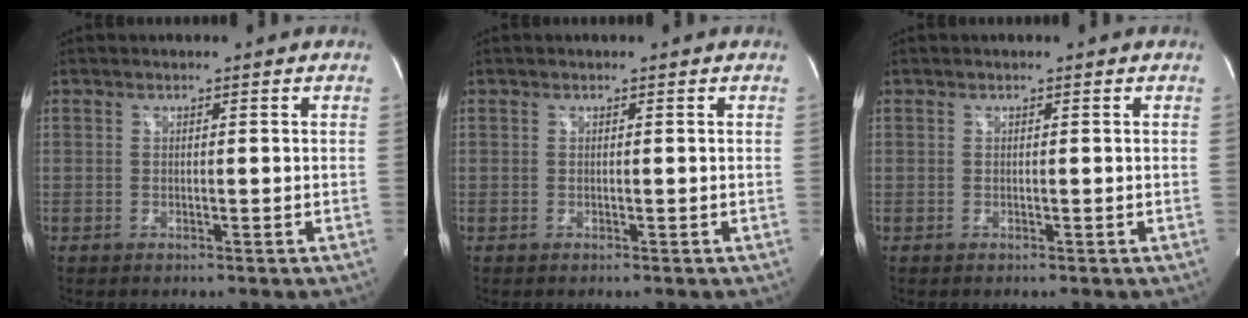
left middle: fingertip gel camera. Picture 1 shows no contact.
{"total": 0.0}
{"total": 0.0}